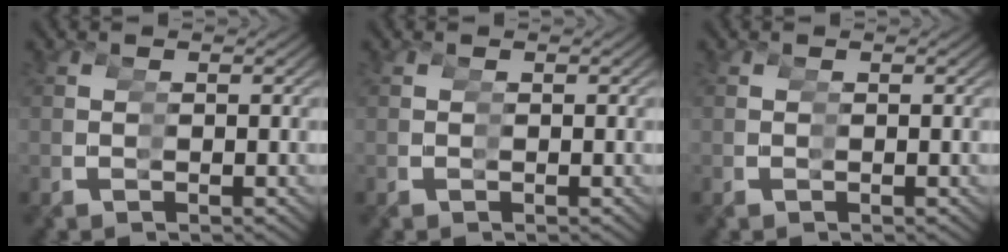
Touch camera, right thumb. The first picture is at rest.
{"total": 0.0}
{"total": 0.0}